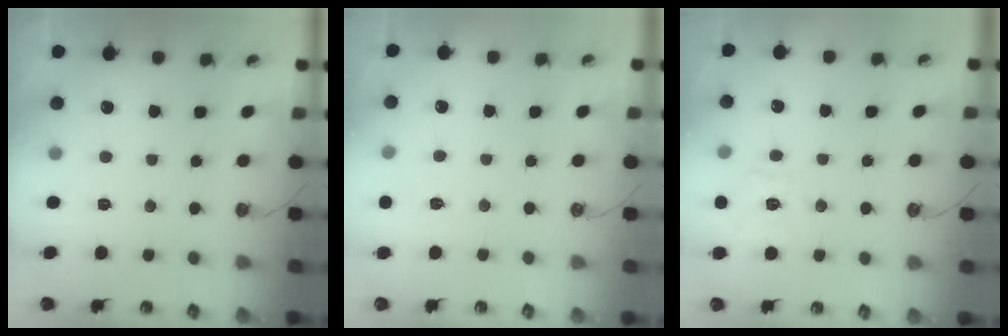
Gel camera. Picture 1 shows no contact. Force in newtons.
{"total": 4.8, "press": 4.7, "slide": 0.7}
{"total": 10.8, "press": 10.7, "slide": 1.3}